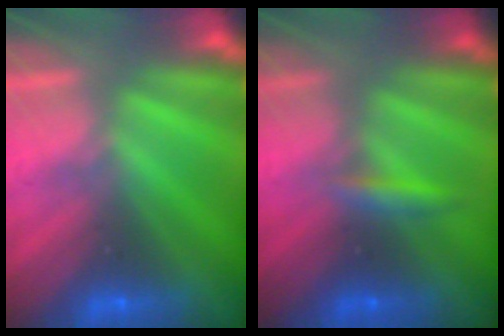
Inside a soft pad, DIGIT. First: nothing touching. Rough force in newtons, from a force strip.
{"total": 2.3}